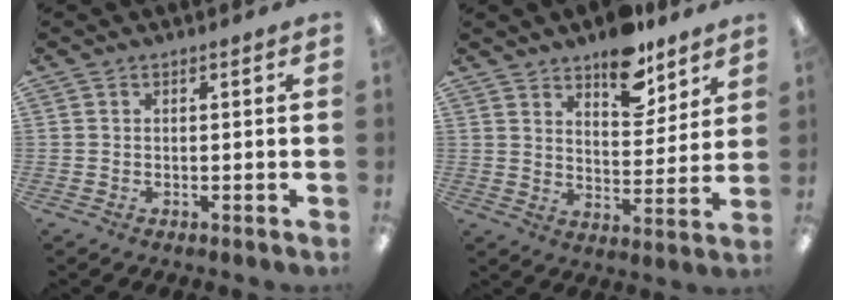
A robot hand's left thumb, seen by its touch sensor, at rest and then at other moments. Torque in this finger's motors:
{"motor_torque": [1.50, 1.02, 0.90, -0.93, 0.18]}